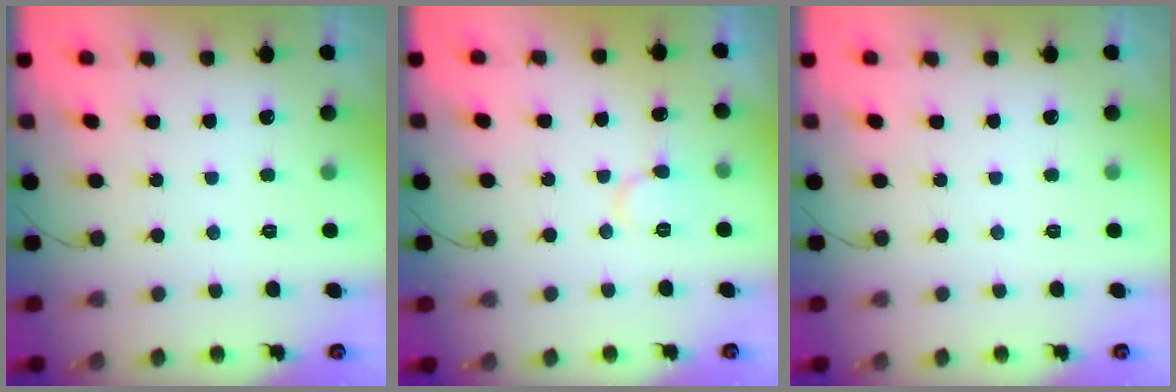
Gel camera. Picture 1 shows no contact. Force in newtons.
{"total": 6.9, "press": 6.9, "slide": 0.1}
{"total": 0.0}